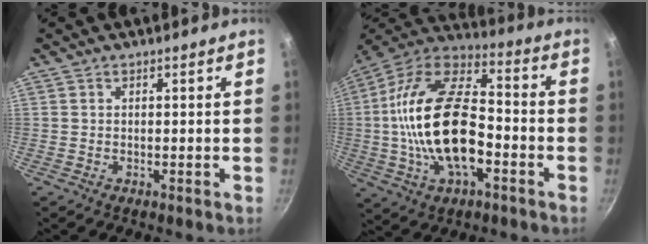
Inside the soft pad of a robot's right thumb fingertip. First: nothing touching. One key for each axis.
{"total": 23.5, "fx": -3.8, "fy": 12.6, "fz": 19.4, "tx": -0.353, "ty": 0.043, "tz": -0.081}